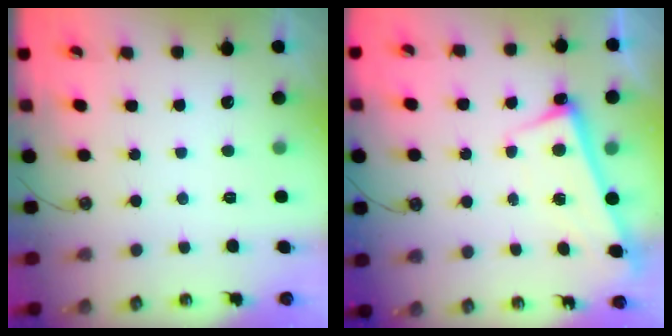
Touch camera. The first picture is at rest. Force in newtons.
{"total": 2.8, "press": 2.7, "slide": 0.5}